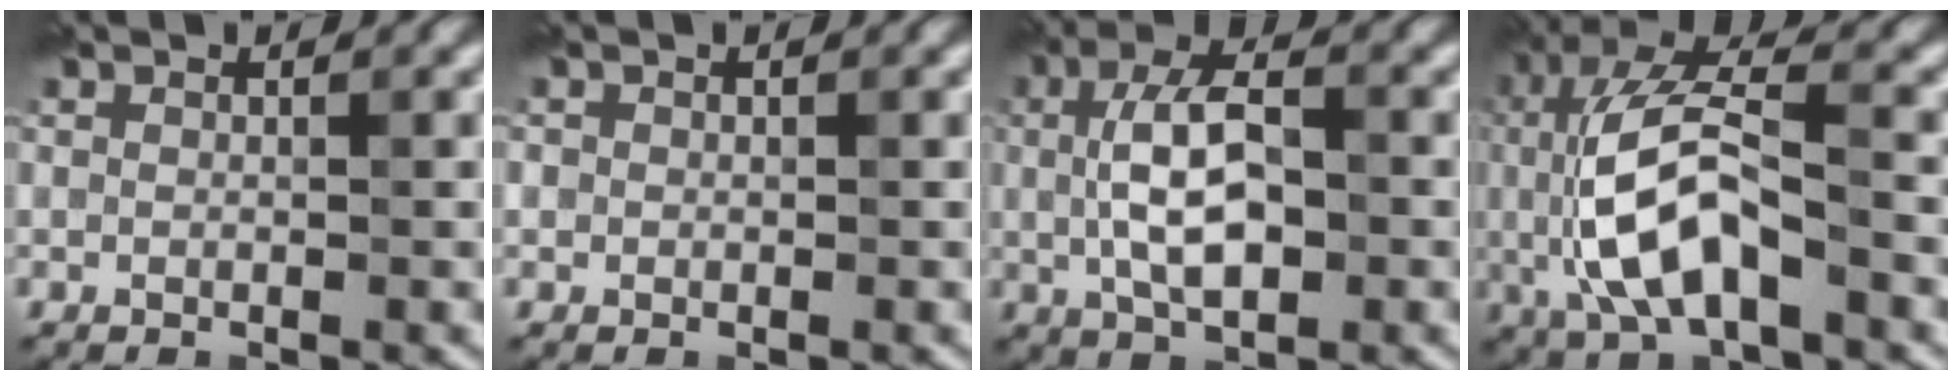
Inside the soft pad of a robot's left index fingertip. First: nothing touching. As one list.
[{"total": 0.7, "force": [0.1, 0.6, -0.1], "torque": [0.009, -0.003, -0.002]}, {"total": 6.3, "force": [0.1, 2.9, 5.6], "torque": [-0.108, 0.006, -0.003]}, {"total": 9.1, "force": [-0.7, 3.8, 8.2], "torque": [-0.170, 0.007, -0.014]}]